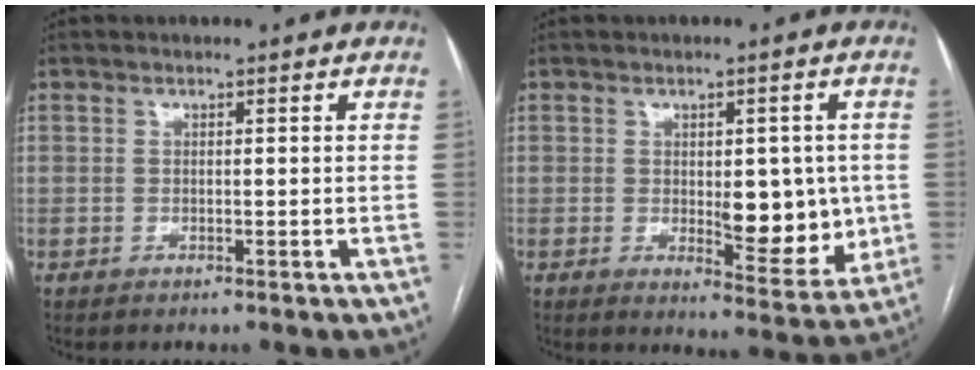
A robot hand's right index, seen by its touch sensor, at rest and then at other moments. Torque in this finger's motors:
{"motor_torque": [0.39, 0.24, 0.18, 0.03]}